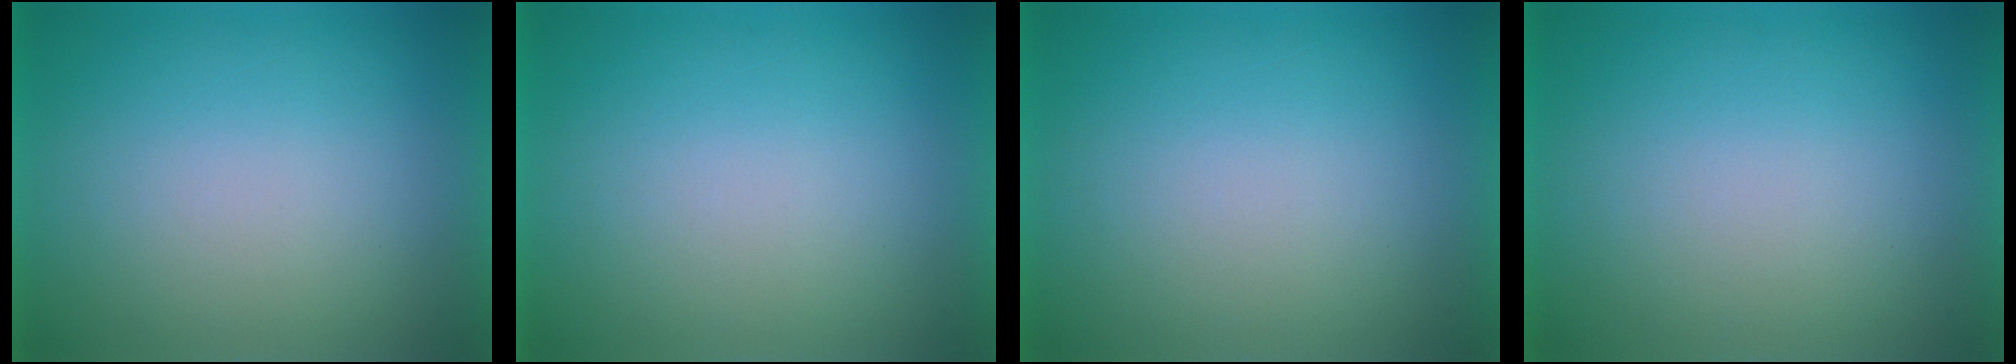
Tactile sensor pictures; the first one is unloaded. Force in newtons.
{"total": 0.0}
{"total": 0.0}
{"total": 1.2}